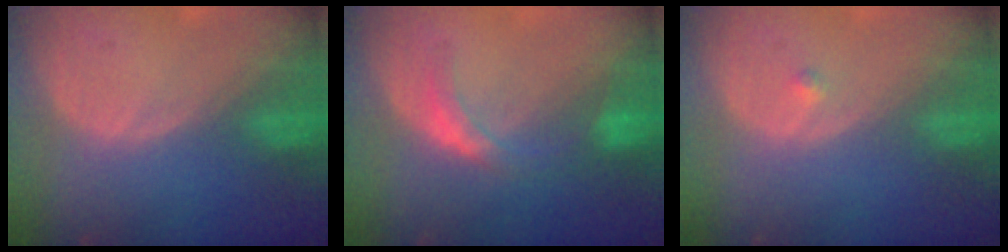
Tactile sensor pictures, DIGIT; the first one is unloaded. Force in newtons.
{"total": 5.9, "press": 5.2, "slide": 2.8}
{"total": 0.7, "press": 0.7, "slide": 0.1}